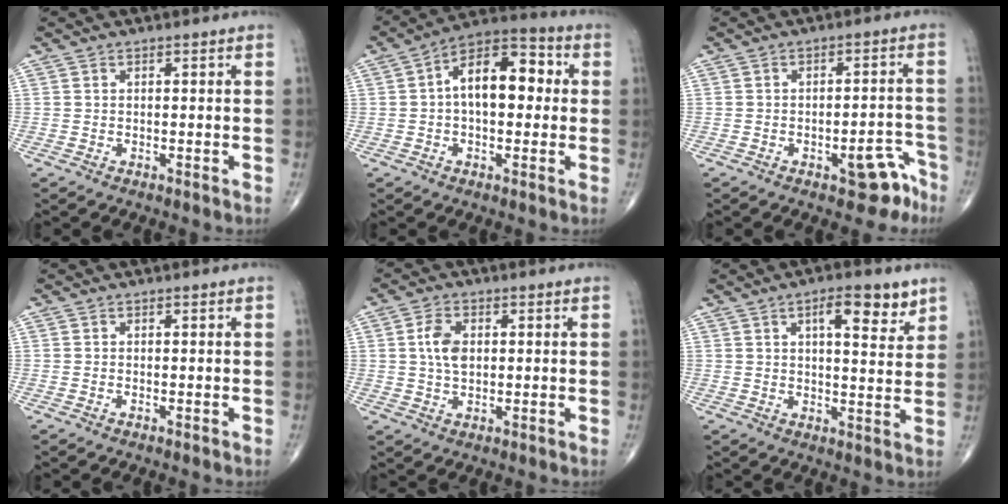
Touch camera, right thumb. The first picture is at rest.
{"total": 13.3, "force": [1.3, 7.3, 11.0], "torque": [-0.153, 0.036, 0.008]}
{"total": 7.0, "force": [-4.3, 3.0, 4.6], "torque": [-0.027, 0.041, -0.049]}
{"total": 0.0}
{"total": 5.4, "force": [0.9, 3.3, 4.2], "torque": [-0.079, -0.001, 0.015]}
{"total": 8.5, "force": [4.6, 2.7, 6.6], "torque": [-0.080, -0.024, 0.065]}